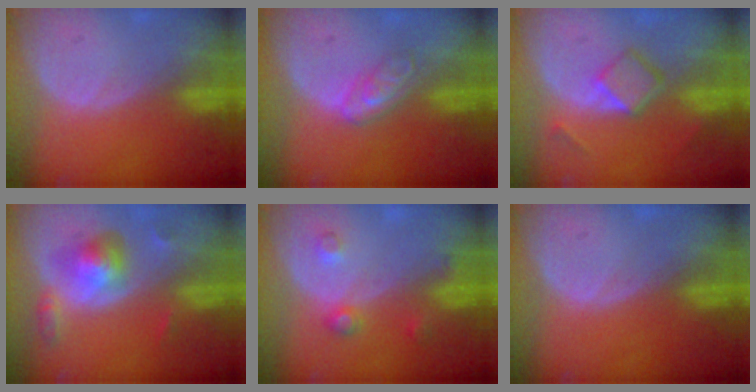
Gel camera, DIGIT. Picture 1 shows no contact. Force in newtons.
{"total": 4.5, "press": 3.9, "slide": 2.2}
{"total": 4.6, "press": 4.5, "slide": 1.0}
{"total": 6.1, "press": 5.6, "slide": 2.4}
{"total": 3.5, "press": 3.3, "slide": 1.3}
{"total": 0.0}